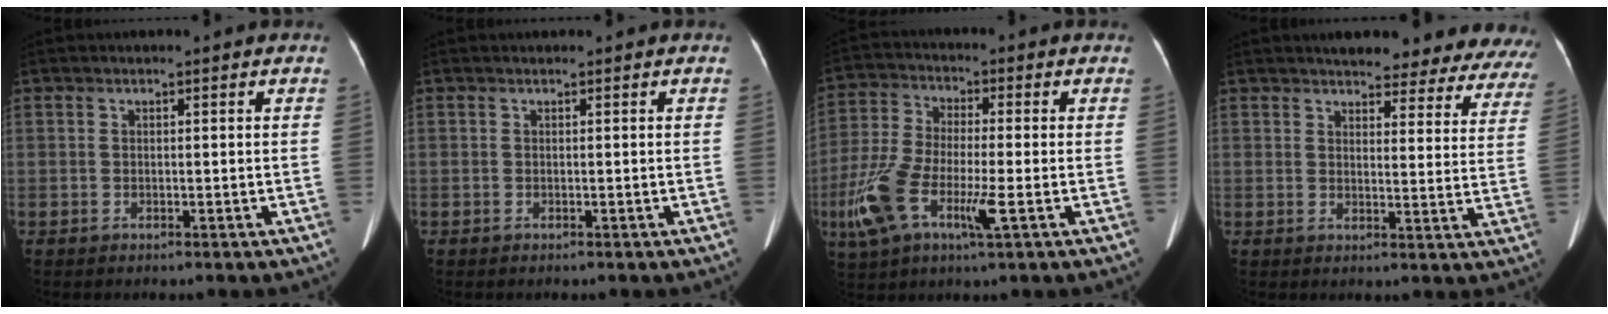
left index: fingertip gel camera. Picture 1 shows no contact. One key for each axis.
{"total": 0.0}
{"total": 11.2, "fx": -3.6, "fy": 3.0, "fz": 10.2, "tx": -0.234, "ty": -0.004, "tz": -0.069}
{"total": 22.4, "fx": 20.7, "fy": 5.0, "fz": 7.0, "tx": -0.071, "ty": -0.059, "tz": 0.219}